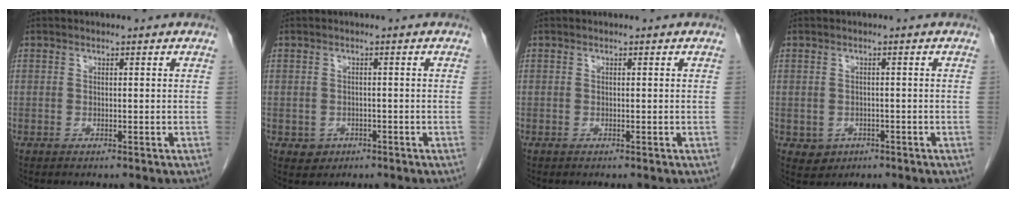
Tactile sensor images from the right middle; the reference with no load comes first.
{"total": 2.1, "force": [-1.0, 1.8, 0.5], "torque": [-0.008, 0.004, -0.008]}
{"total": 0.0}
{"total": 2.7, "force": [-1.0, 2.3, 0.7], "torque": [-0.012, 0.003, -0.007]}